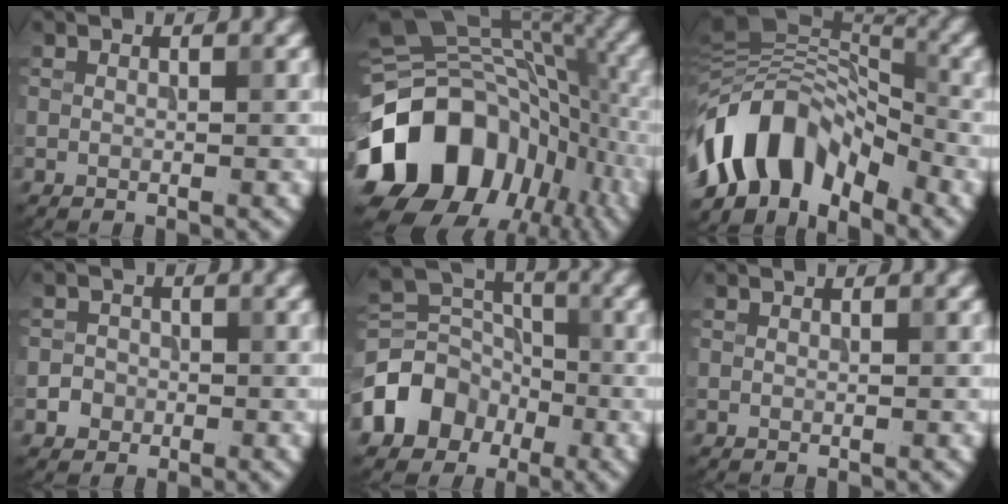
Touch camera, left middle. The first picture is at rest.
{"total": 17.4, "force": [-6.9, 12.3, 10.2], "torque": [-0.209, -0.010, -0.116]}
{"total": 10.9, "force": [-5.7, 5.8, 7.2], "torque": [-0.116, 0.020, -0.114]}
{"total": 1.6, "force": [-0.6, 1.4, 0.2], "torque": [0.010, 0.001, -0.013]}
{"total": 6.1, "force": [-2.9, 4.8, 2.4], "torque": [-0.037, 0.007, -0.067]}
{"total": 0.0}